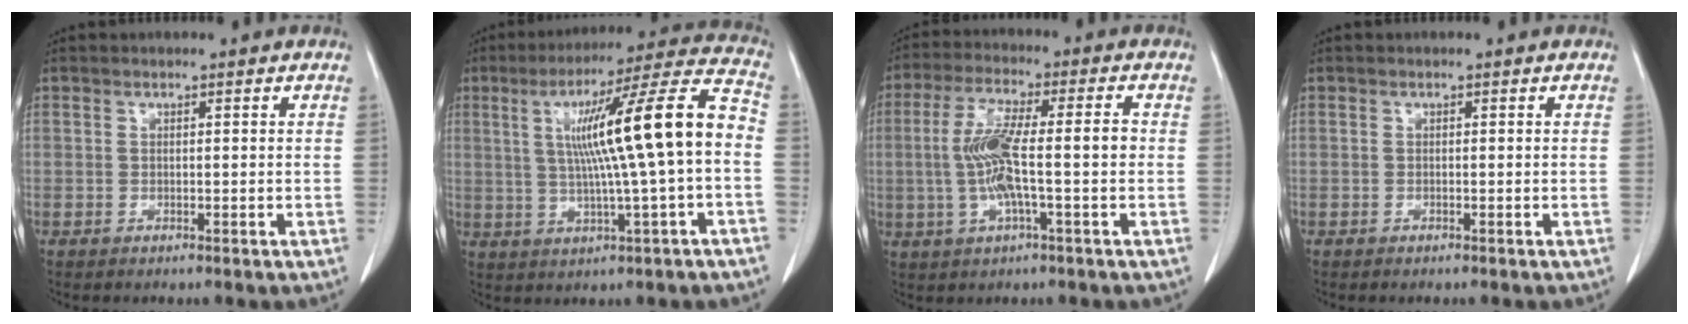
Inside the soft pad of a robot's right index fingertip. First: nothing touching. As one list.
[{"total": 16.4, "force": [0.5, -0.2, 16.4], "torque": [-0.257, 0.025, 0.007]}, {"total": 9.8, "force": [-0.9, 1.5, 9.6], "torque": [-0.191, 0.012, -0.018]}, {"total": 0.0}]